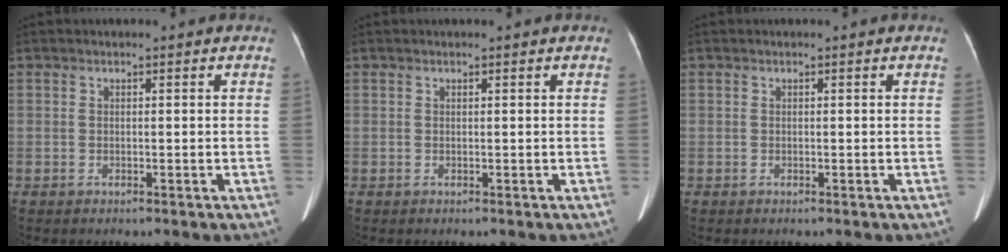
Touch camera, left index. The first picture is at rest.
{"total": 0.0}
{"total": 0.0}